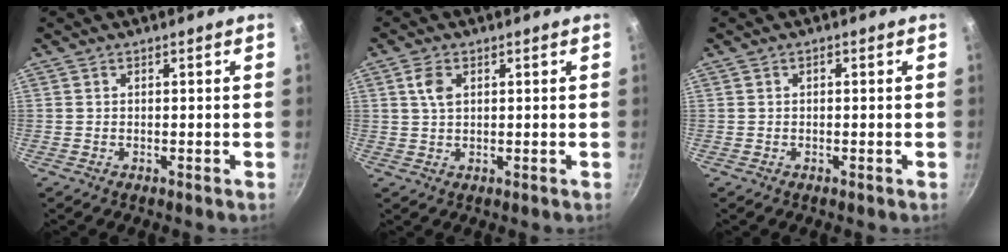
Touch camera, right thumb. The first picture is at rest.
{"total": 3.7, "force": [1.3, 2.1, 2.7], "torque": [-0.052, 0.000, 0.025]}
{"total": 0.5, "force": [0.0, 0.4, 0.4], "torque": [-0.007, 0.005, 0.001]}